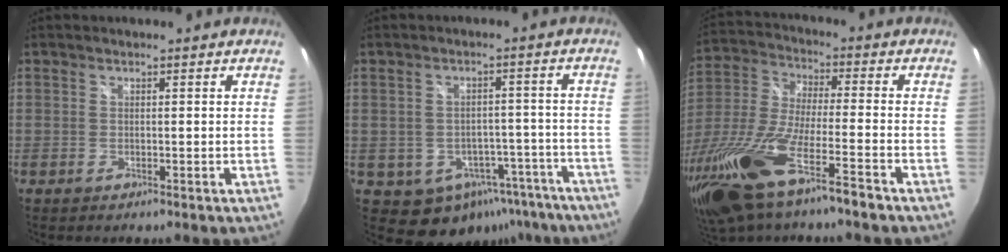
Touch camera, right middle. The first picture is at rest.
{"total": 12.5, "force": [-7.5, 8.9, 4.4], "torque": [-0.080, 0.025, -0.060]}
{"total": 20.6, "force": [-13.5, 3.2, 15.3], "torque": [-0.320, -0.048, -0.254]}